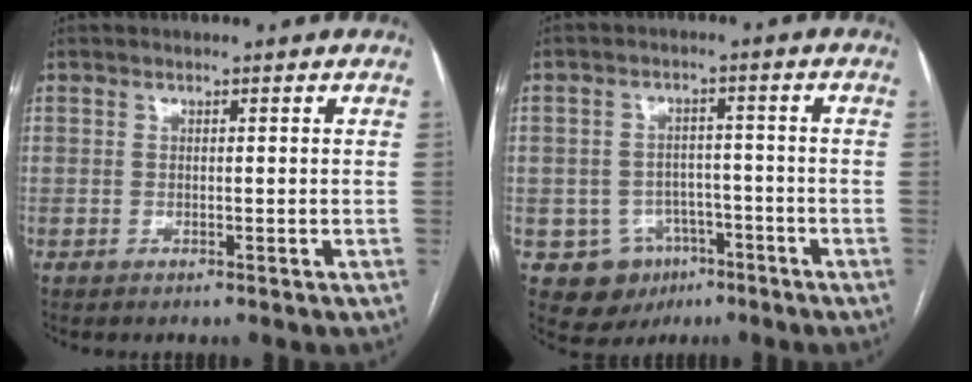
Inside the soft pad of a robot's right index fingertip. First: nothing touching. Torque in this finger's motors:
{"motor_torque": [-0.84, 0.39, -1.05, -0.21]}